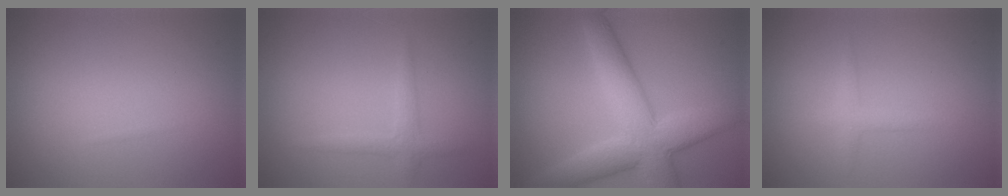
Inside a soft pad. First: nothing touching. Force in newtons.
{"total": 1.7, "press": 1.7, "slide": 0.1}
{"total": 7.8, "press": 7.8, "slide": 0.6}
{"total": 1.3, "press": 1.3, "slide": 0.1}